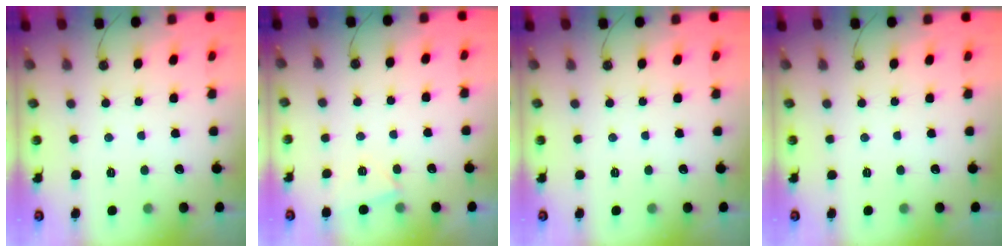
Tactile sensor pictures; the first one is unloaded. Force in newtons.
{"total": 3.9, "press": 2.7, "slide": 2.8}
{"total": 0.0}
{"total": 0.0}